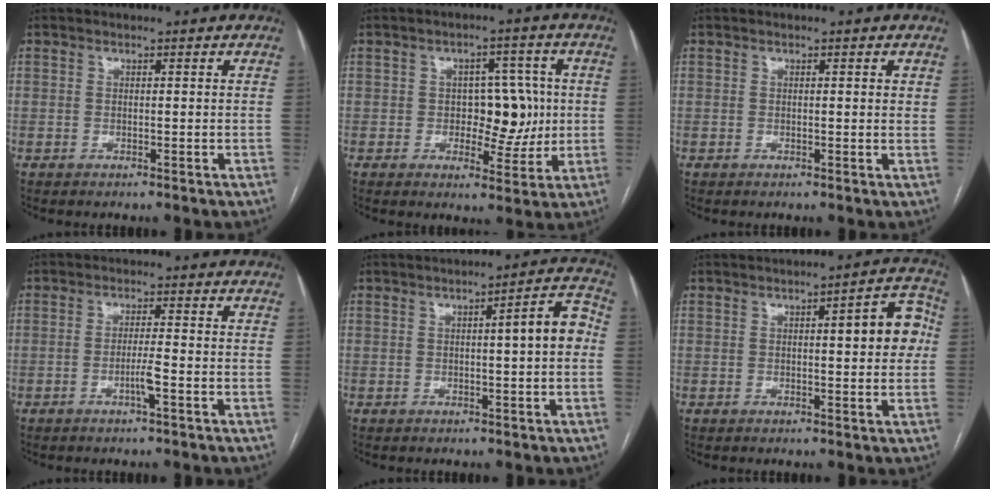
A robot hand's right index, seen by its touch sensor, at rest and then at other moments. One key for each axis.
{"total": 7.7, "fx": 0.0, "fy": 4.5, "fz": 6.2, "tx": -0.077, "ty": 0.017, "tz": 0.007}
{"total": 1.1, "fx": 0.5, "fy": 0.3, "fz": 0.9, "tx": -0.013, "ty": 0.000, "tz": 0.003}
{"total": 2.8, "fx": -1.2, "fy": -0.3, "fz": 2.5, "tx": -0.049, "ty": -0.003, "tz": -0.023}
{"total": 6.3, "fx": 0.3, "fy": 0.8, "fz": 6.2, "tx": -0.081, "ty": 0.021, "tz": -0.001}
{"total": 7.3, "fx": 1.0, "fy": 1.7, "fz": 7.0, "tx": -0.084, "ty": 0.021, "tz": 0.009}